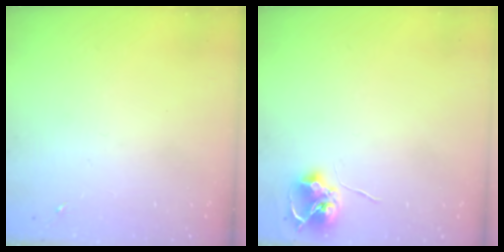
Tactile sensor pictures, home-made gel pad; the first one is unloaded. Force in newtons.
{"total": 7.9, "press": 7.9, "slide": 0.4}